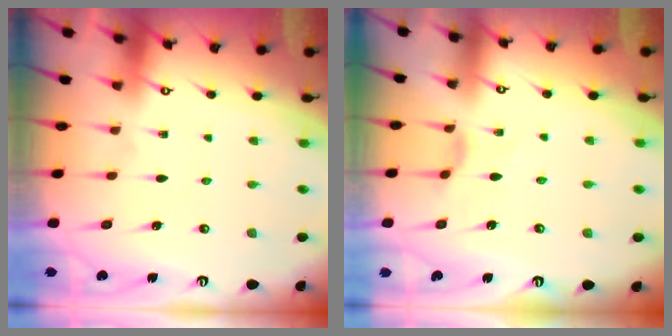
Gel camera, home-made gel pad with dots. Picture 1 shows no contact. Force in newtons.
{"total": 2.7, "press": 2.6, "slide": 0.6}